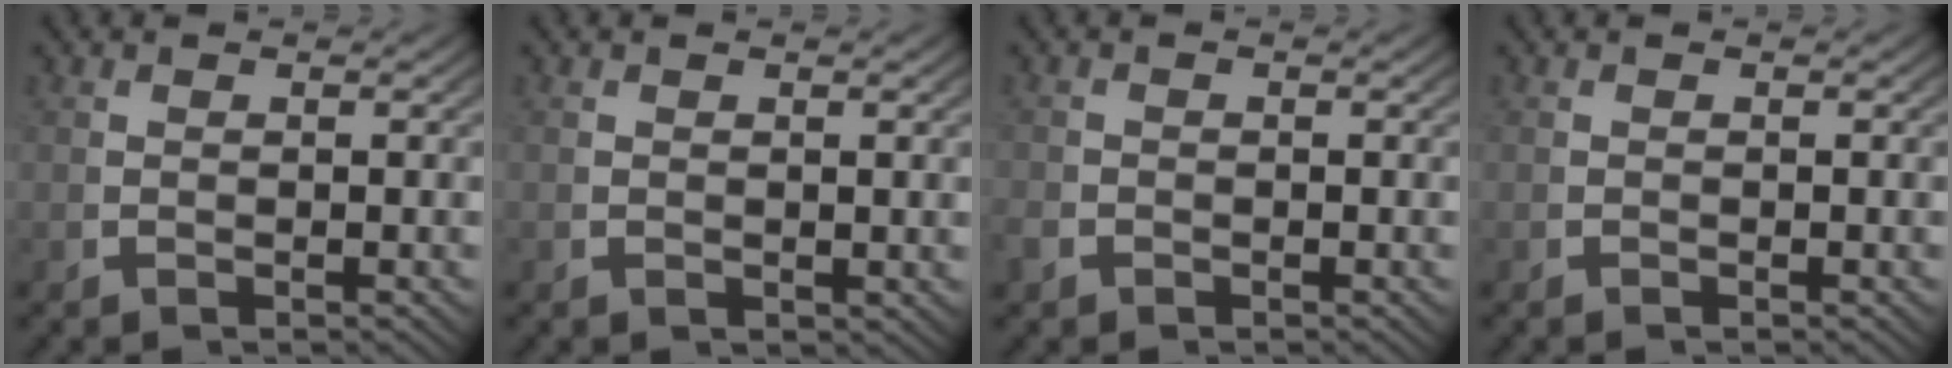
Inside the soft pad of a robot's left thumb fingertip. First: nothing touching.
{"total": 0.5, "force": [0.4, 0.3, 0.2], "torque": [-0.005, -0.004, 0.011]}
{"total": 1.0, "force": [-0.6, 0.7, 0.2], "torque": [-0.009, -0.009, -0.011]}
{"total": 0.0}